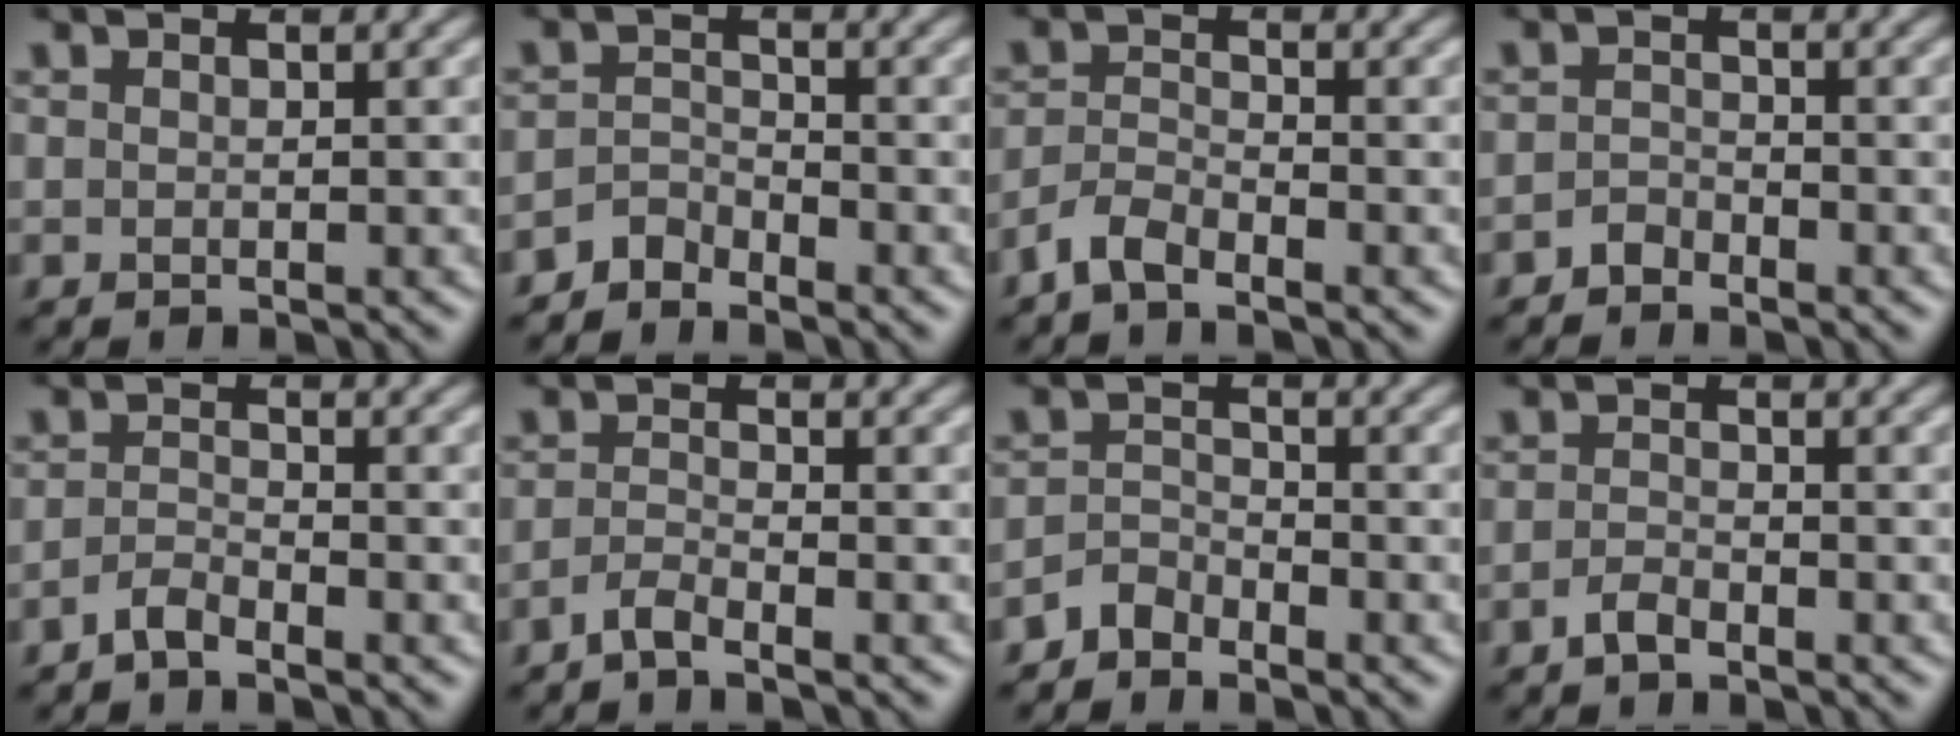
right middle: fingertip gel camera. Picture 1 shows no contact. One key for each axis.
{"total": 2.0, "fx": -1.9, "fy": 0.6, "fz": 0.3, "tx": -0.003, "ty": 0.008, "tz": -0.042}
{"total": 2.4, "fx": -2.0, "fy": 0.7, "fz": 1.3, "tx": -0.028, "ty": 0.004, "tz": -0.047}
{"total": 1.2, "fx": -1.1, "fy": 0.6, "fz": 0.2, "tx": -0.003, "ty": 0.006, "tz": -0.023}
{"total": 1.6, "fx": -1.3, "fy": 0.3, "fz": 0.8, "tx": -0.019, "ty": 0.004, "tz": -0.031}
{"total": 1.7, "fx": -1.3, "fy": 0.2, "fz": 1.0, "tx": -0.022, "ty": 0.000, "tz": -0.035}
{"total": 2.0, "fx": -1.8, "fy": 0.7, "fz": 0.3, "tx": -0.004, "ty": 0.009, "tz": -0.041}
{"total": 1.4, "fx": -1.1, "fy": 0.5, "fz": 0.8, "tx": -0.019, "ty": 0.003, "tz": -0.023}